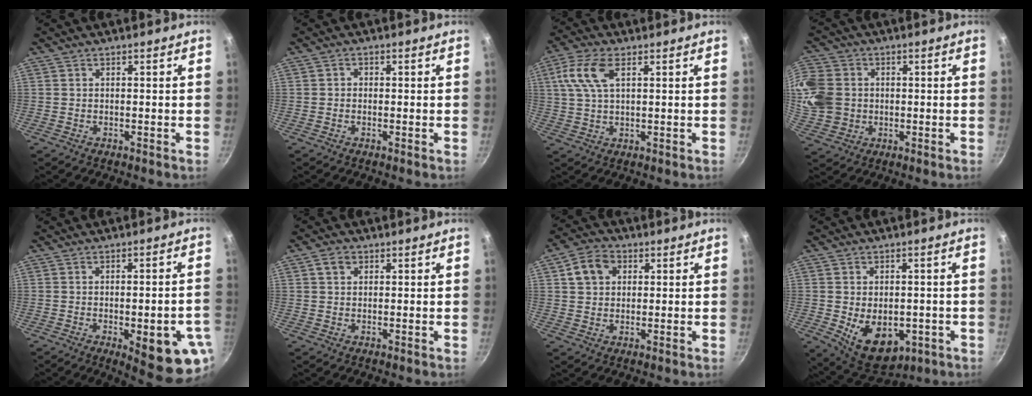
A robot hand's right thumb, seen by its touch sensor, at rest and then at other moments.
{"total": 1.1, "force": [-0.2, 1.0, 0.4], "torque": [-0.003, 0.003, -0.005]}
{"total": 8.3, "force": [2.8, 4.1, 6.6], "torque": [-0.136, 0.012, 0.053]}
{"total": 14.0, "force": [0.9, 12.3, 6.6], "torque": [-0.141, 0.004, 0.015]}
{"total": 14.0, "force": [-4.4, 4.2, 12.6], "torque": [-0.136, 0.001, -0.048]}
{"total": 2.6, "force": [1.0, 2.0, 1.3], "torque": [-0.015, 0.002, 0.016]}
{"total": 6.9, "force": [2.2, 5.5, 3.6], "torque": [-0.045, 0.010, 0.029]}
{"total": 11.3, "force": [-2.5, 7.5, 8.1], "torque": [-0.090, -0.009, -0.014]}